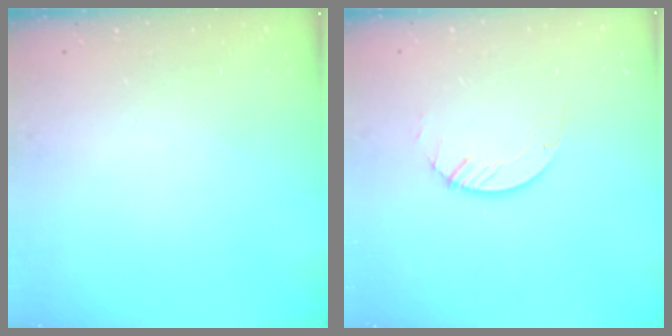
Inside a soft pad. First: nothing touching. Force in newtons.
{"total": 2.8, "press": 2.8, "slide": 0.3}